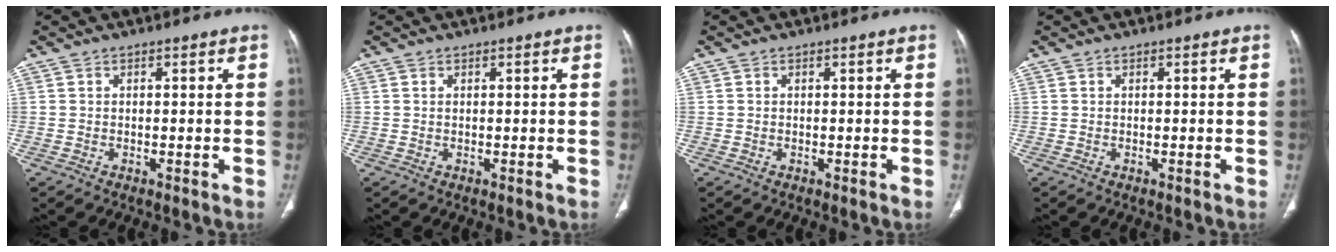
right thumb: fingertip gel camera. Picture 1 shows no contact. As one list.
[{"total": 0.0}, {"total": 0.0}, {"total": 0.0}]